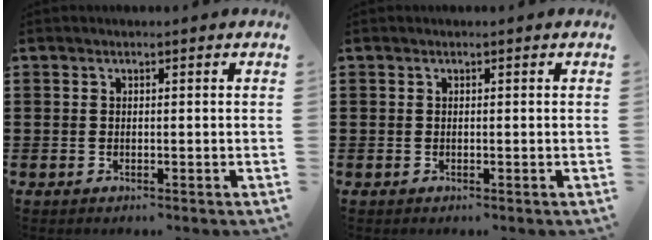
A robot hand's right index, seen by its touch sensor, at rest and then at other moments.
{"total": 0.0}